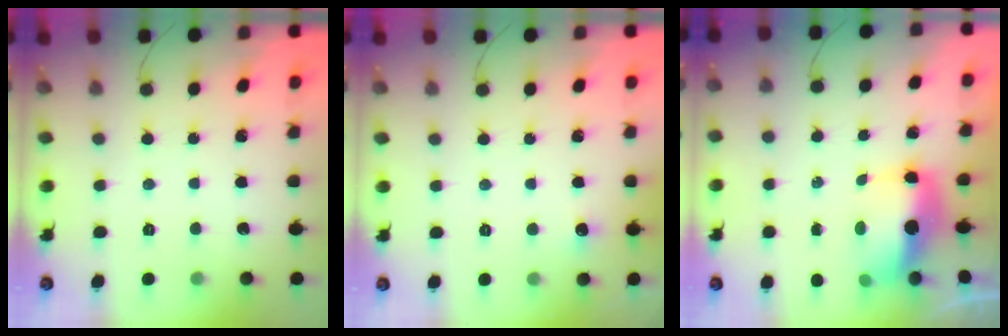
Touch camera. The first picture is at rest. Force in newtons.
{"total": 2.9, "press": 2.7, "slide": 1.0}
{"total": 8.6, "press": 8.4, "slide": 1.8}